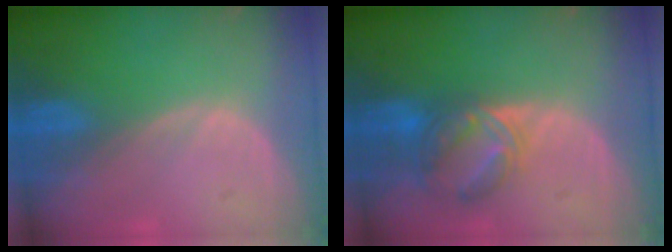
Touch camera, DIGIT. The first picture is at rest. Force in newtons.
{"total": 6.8, "press": 6.3, "slide": 2.4}